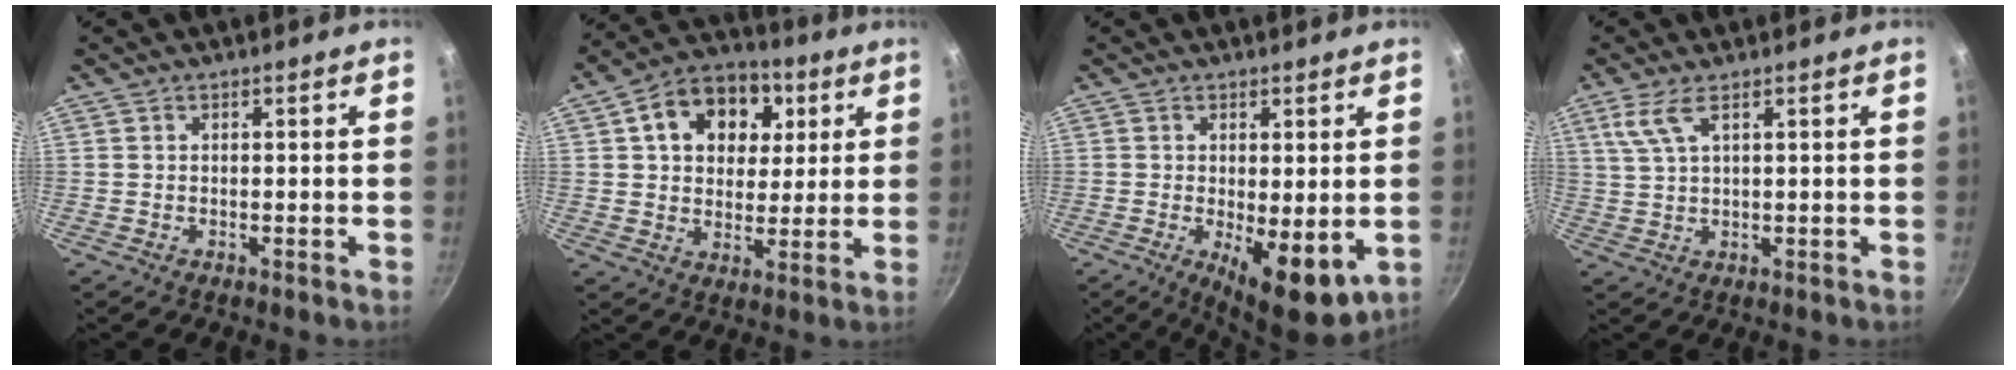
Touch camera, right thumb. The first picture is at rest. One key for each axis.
{"total": 15.2, "fx": 5.1, "fy": 11.2, "fz": 8.9, "tx": -0.113, "ty": 0.005, "tz": 0.070}
{"total": 9.7, "fx": -1.6, "fy": 3.8, "fz": 8.8, "tx": -0.113, "ty": -0.011, "tz": -0.008}
{"total": 4.6, "fx": 2.3, "fy": 1.3, "fz": 3.8, "tx": -0.089, "ty": -0.002, "tz": 0.052}